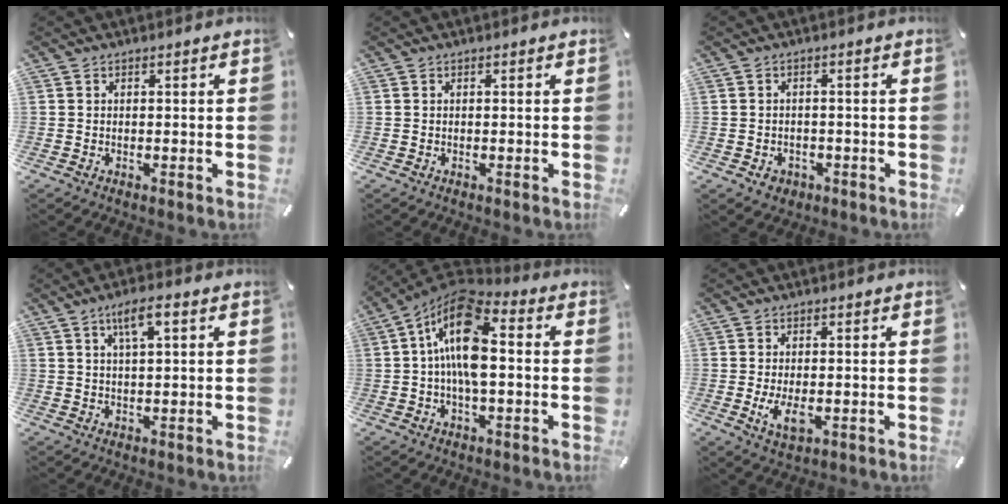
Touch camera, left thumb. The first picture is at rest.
{"total": 0.0}
{"total": 3.0, "force": [-1.3, 2.5, 1.0], "torque": [-0.007, 0.003, -0.026]}
{"total": 5.5, "force": [2.5, 1.3, 4.7], "torque": [-0.096, 0.005, 0.042]}
{"total": 14.7, "force": [1.4, 6.9, 12.9], "torque": [-0.244, -0.008, 0.023]}
{"total": 5.2, "force": [-0.8, 2.7, 4.4], "torque": [-0.086, -0.012, -0.018]}